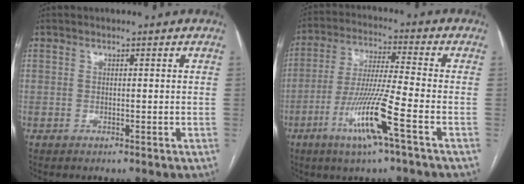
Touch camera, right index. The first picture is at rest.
{"total": 11.9, "force": [-5.2, -0.6, 10.6], "torque": [-0.211, -0.016, -0.103]}